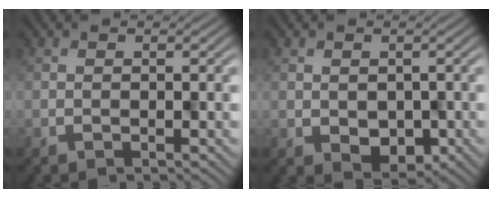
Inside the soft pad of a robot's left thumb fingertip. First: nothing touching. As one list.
[{"total": 3.0, "force": [-0.1, 2.6, 1.3], "torque": [-0.017, -0.015, 0.004]}]